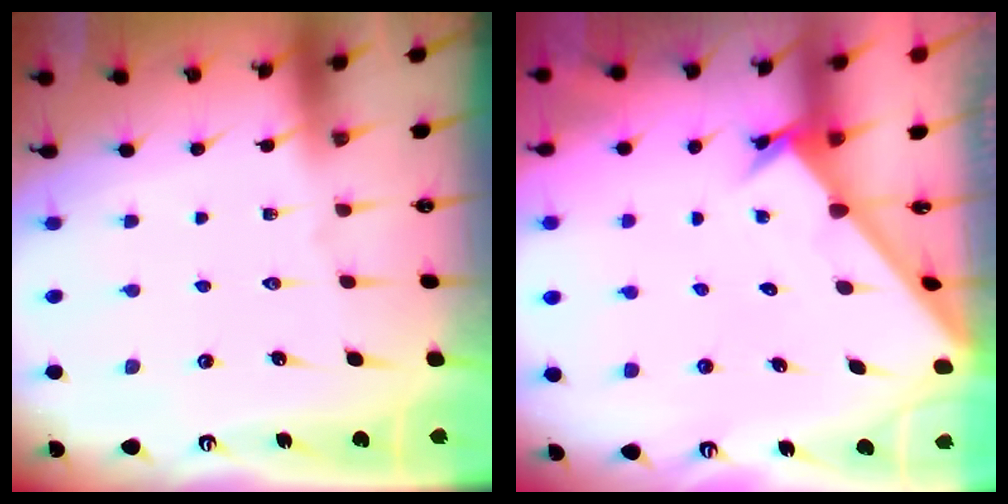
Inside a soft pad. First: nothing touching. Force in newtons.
{"total": 1.4, "press": 1.4, "slide": 0.1}